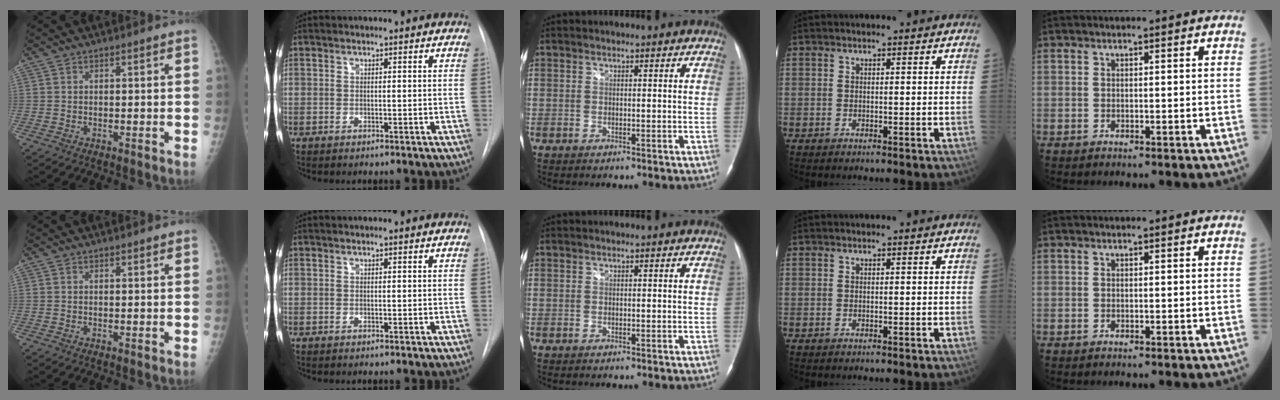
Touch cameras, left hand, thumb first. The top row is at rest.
{"thumb": {"total": 0.6, "force": [0.5, 0.2, 0.2], "torque": [-0.003, -0.001, 0.006]}, "index": {"total": 0.7, "force": [0.6, -0.1, 0.3], "torque": [-0.009, 0.003, 0.008]}}